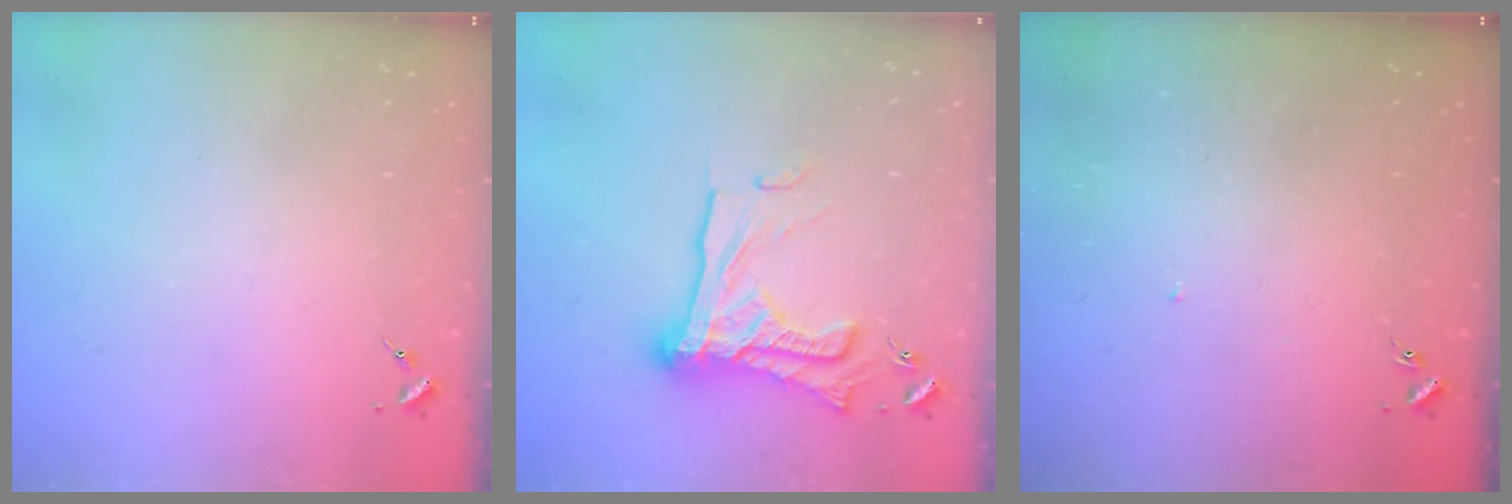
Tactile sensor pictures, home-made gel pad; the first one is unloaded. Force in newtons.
{"total": 20.7, "press": 20.6, "slide": 2.0}
{"total": 1.2, "press": 1.2, "slide": 0.1}